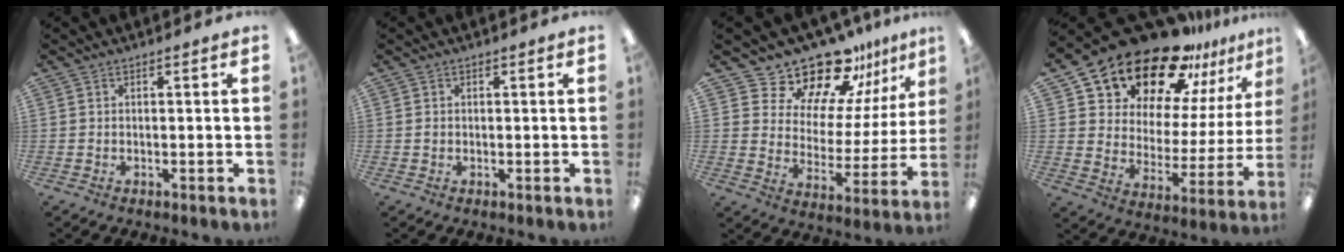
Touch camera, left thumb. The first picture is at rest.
{"total": 0.5, "force": [0.1, 0.5, 0.1], "torque": [-0.003, 0.004, 0.000]}
{"total": 16.6, "force": [15.1, 6.0, 3.0], "torque": [-0.065, -0.137, 0.274]}
{"total": 21.0, "force": [18.0, 8.3, 7.0], "torque": [-0.130, -0.144, 0.321]}